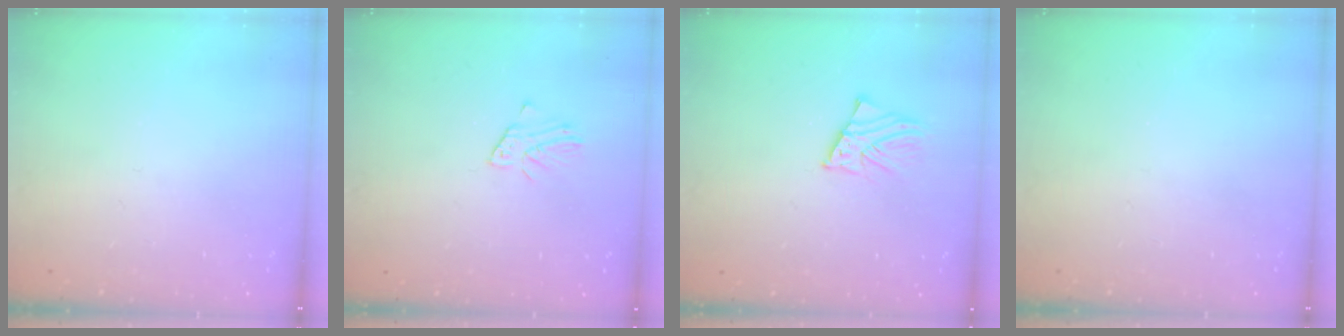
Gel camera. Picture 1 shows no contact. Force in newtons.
{"total": 2.1, "press": 2.1, "slide": 0.1}
{"total": 2.6, "press": 2.6, "slide": 0.2}
{"total": 0.0}